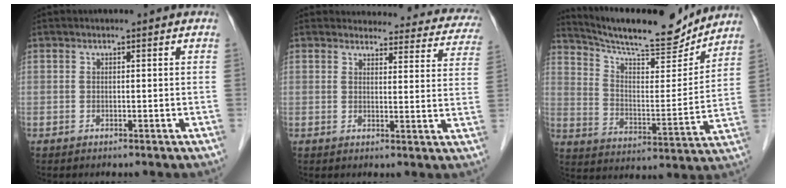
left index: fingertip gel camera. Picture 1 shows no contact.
{"total": 18.4, "force": [17.3, 5.5, 3.3], "torque": [-0.004, -0.040, 0.168]}
{"total": 18.0, "force": [16.8, 2.5, 6.1], "torque": [-0.111, -0.012, 0.257]}